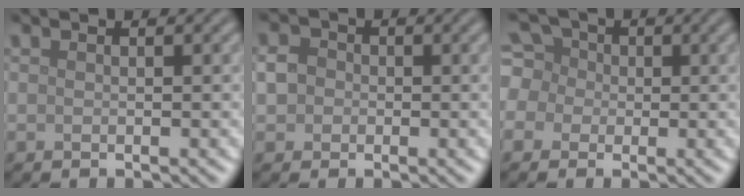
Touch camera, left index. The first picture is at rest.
{"total": 2.4, "force": [0.1, 2.1, 1.0], "torque": [-0.011, 0.004, -0.008]}
{"total": 5.4, "force": [0.1, 5.0, 2.0], "torque": [-0.045, 0.034, -0.032]}